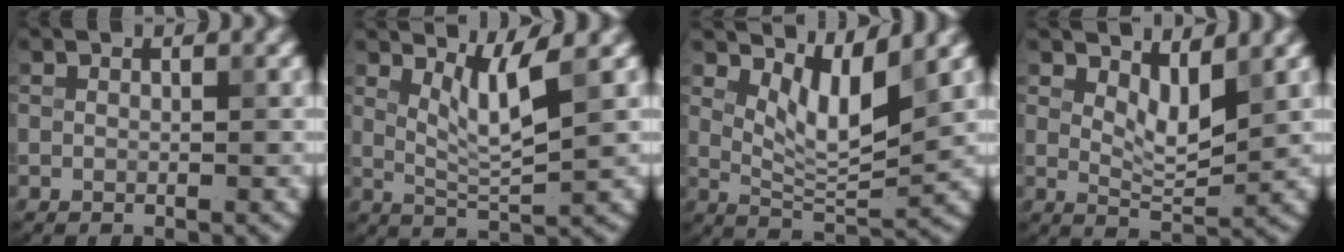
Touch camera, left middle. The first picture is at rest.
{"total": 3.2, "force": [1.6, 0.2, 2.7], "torque": [-0.060, -0.009, 0.041]}
{"total": 4.1, "force": [2.2, 1.3, 3.2], "torque": [-0.067, -0.013, 0.045]}
{"total": 2.8, "force": [1.5, 1.0, 2.1], "torque": [-0.041, -0.007, 0.032]}